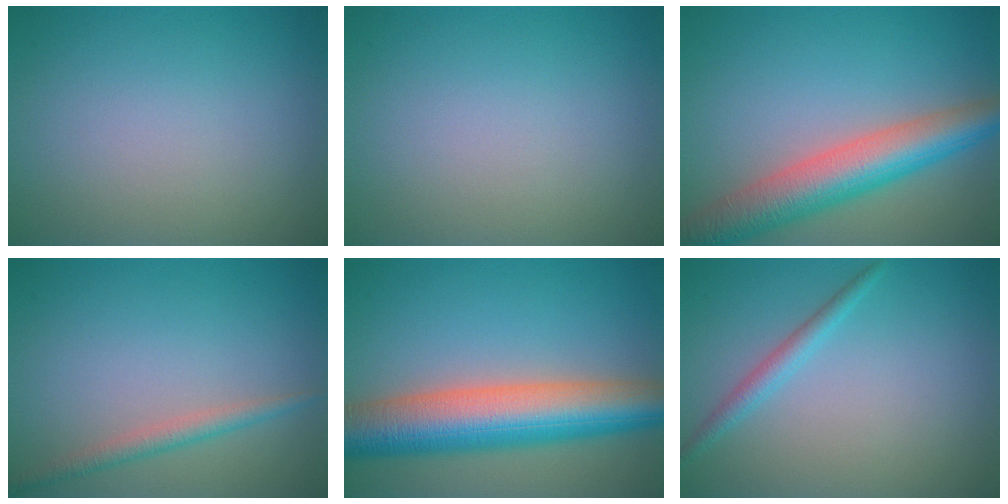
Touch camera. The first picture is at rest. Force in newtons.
{"total": 0.0}
{"total": 7.5, "press": 7.4, "slide": 0.4}
{"total": 1.8, "press": 1.8, "slide": 0.1}
{"total": 10.5, "press": 10.5, "slide": 0.4}
{"total": 1.8, "press": 1.7, "slide": 0.1}